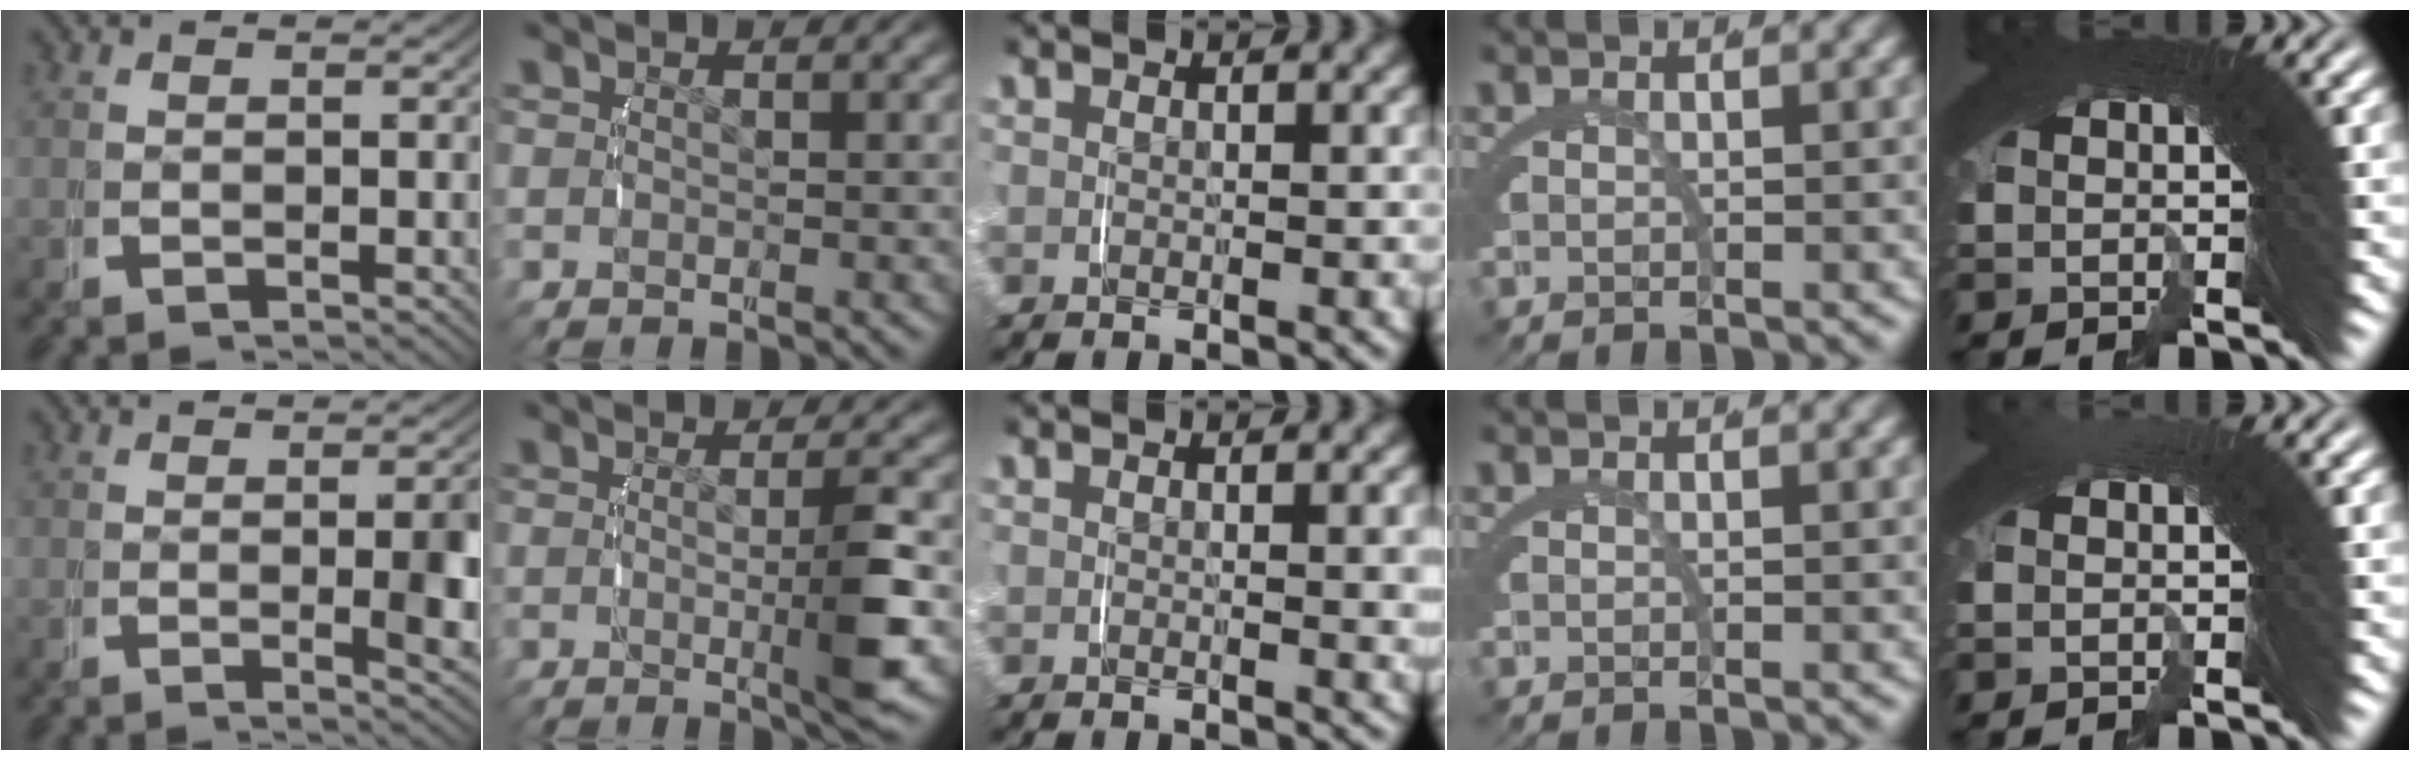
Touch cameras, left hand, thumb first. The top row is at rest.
{"thumb": {"total": 4.6, "force": [-0.2, 1.1, 4.5], "torque": [-0.063, -0.008, 0.000]}, "index": {"total": 4.5, "force": [-0.8, 0.0, 4.4], "torque": [-0.068, -0.011, -0.013]}, "middle": {"total": 1.3, "force": [0.4, -0.2, 1.2], "torque": [-0.015, -0.003, 0.007]}, "little": {"total": 0.6, "force": [-0.3, -0.5, 0.0], "torque": [0.014, 0.016, -0.012]}}